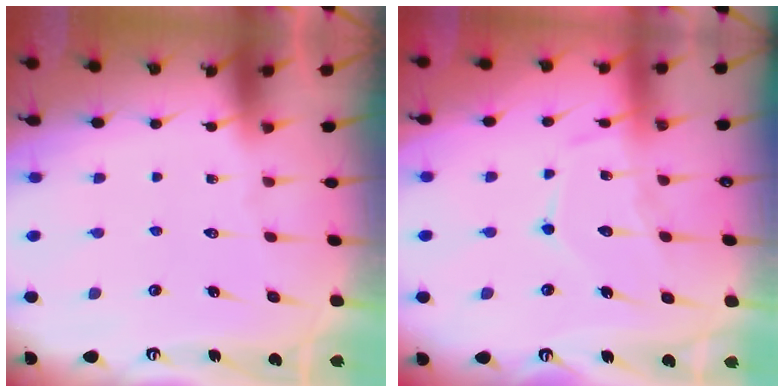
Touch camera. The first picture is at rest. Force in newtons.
{"total": 11.5, "press": 11.5, "slide": 0.9}